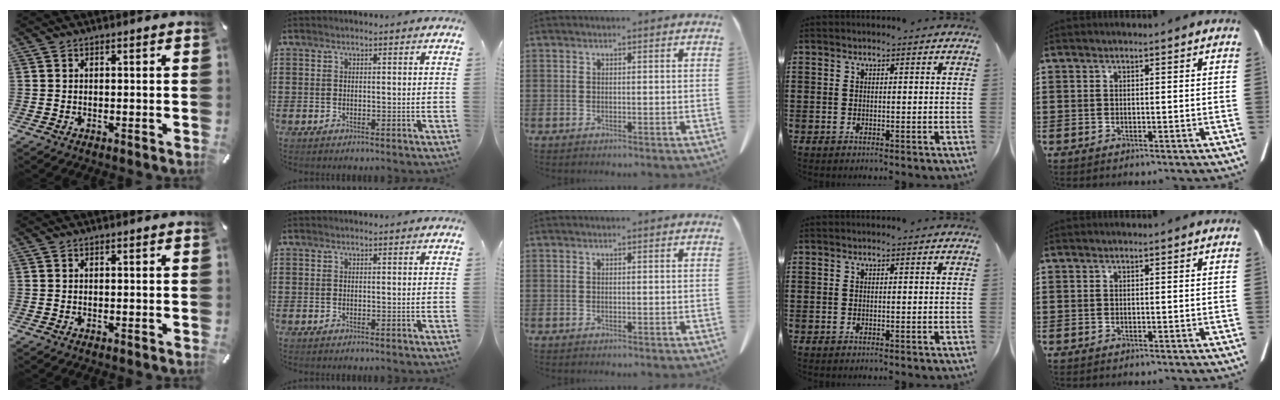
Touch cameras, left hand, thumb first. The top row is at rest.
{}